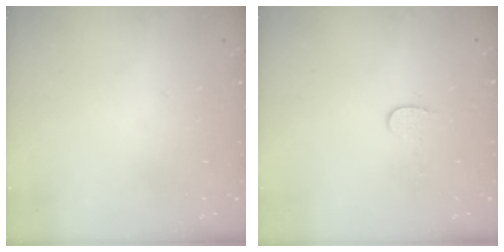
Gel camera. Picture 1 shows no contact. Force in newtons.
{"total": 5.5, "press": 5.5, "slide": 0.4}